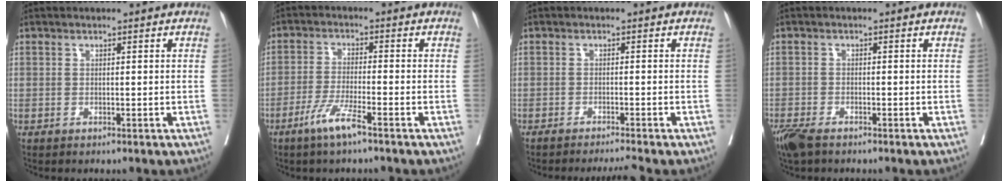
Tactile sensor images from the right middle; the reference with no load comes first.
{"total": 5.3, "force": [-3.4, -0.1, 4.1], "torque": [-0.082, -0.008, -0.070]}
{"total": 3.4, "force": [-2.9, -1.2, 1.0], "torque": [-0.011, -0.005, -0.048]}
{"total": 4.3, "force": [-3.3, 1.3, 2.4], "torque": [-0.050, -0.010, -0.062]}